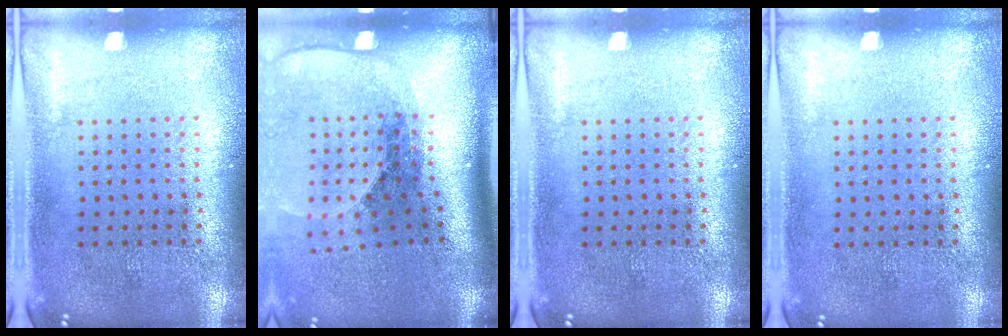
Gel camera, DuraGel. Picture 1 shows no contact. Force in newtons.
{"total": 2.7, "press": 1.9, "slide": 2.0}
{"total": 0.0}
{"total": 0.0}